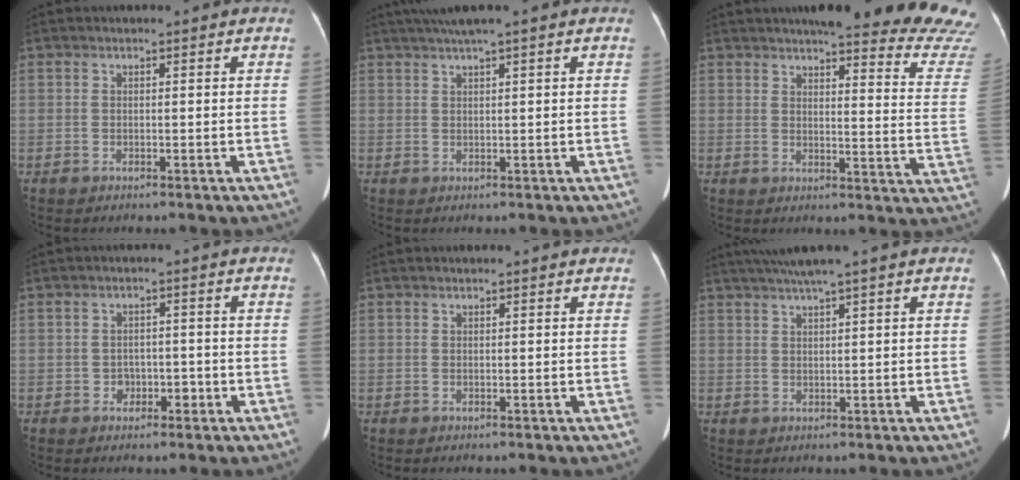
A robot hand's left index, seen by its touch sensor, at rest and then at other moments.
{"total": 3.7, "force": [2.6, -0.7, 2.5], "torque": [-0.049, 0.020, 0.051]}
{"total": 23.0, "force": [21.2, 2.1, 8.4], "torque": [-0.088, -0.092, 0.223]}
{"total": 2.3, "force": [-1.2, 1.8, 0.9], "torque": [-0.009, 0.007, -0.012]}
{"total": 1.4, "force": [1.3, 0.3, 0.6], "torque": [-0.010, 0.017, 0.011]}
{"total": 4.2, "force": [3.1, -1.0, 2.6], "torque": [-0.050, 0.016, 0.060]}